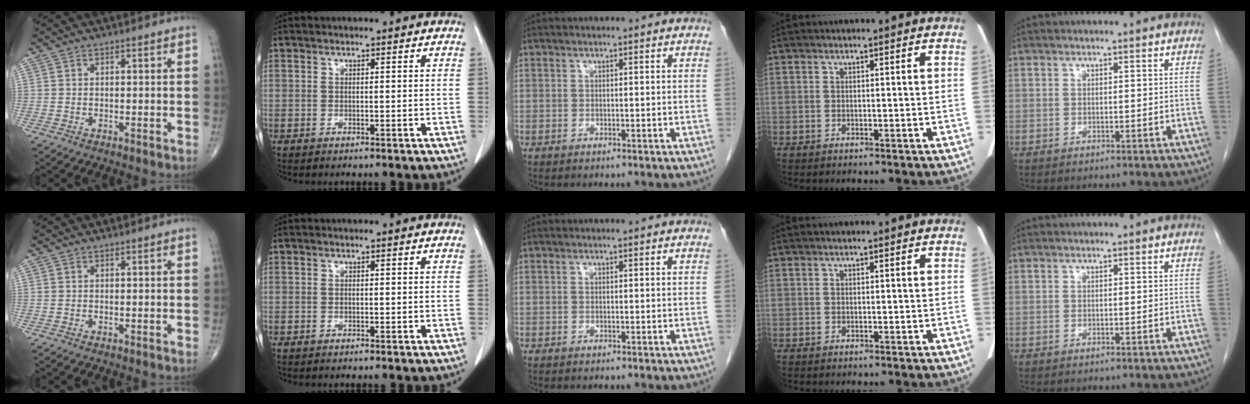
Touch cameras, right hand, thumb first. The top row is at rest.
{}